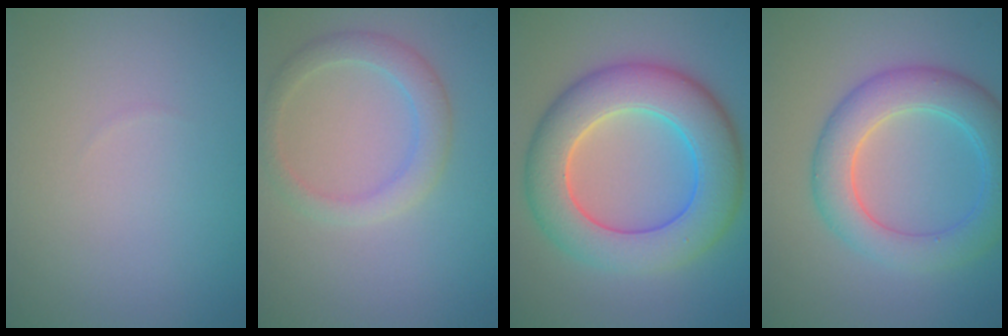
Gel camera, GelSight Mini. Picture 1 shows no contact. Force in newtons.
{"total": 2.8, "press": 2.8, "slide": 0.3}
{"total": 9.2, "press": 9.2, "slide": 0.4}
{"total": 6.0, "press": 6.0, "slide": 0.1}